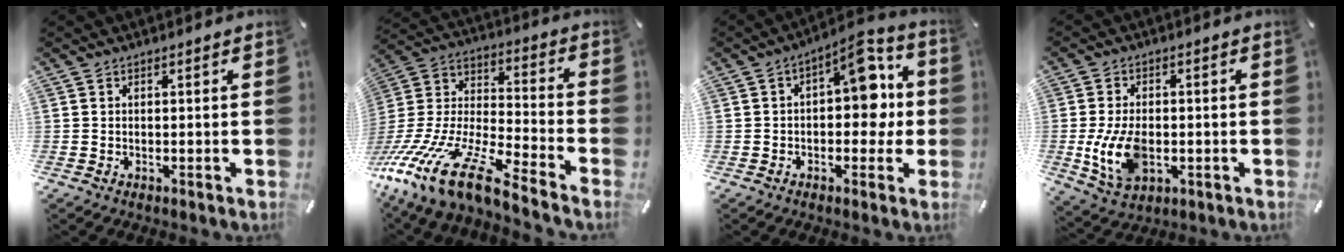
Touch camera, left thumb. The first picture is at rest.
{"total": 20.8, "force": [-13.7, 6.1, 14.4], "torque": [-0.290, 0.035, -0.241]}
{"total": 11.8, "force": [2.6, 6.7, 9.3], "torque": [-0.112, -0.022, 0.040]}
{"total": 10.8, "force": [-1.8, 7.0, 8.0], "torque": [-0.179, 0.000, -0.029]}